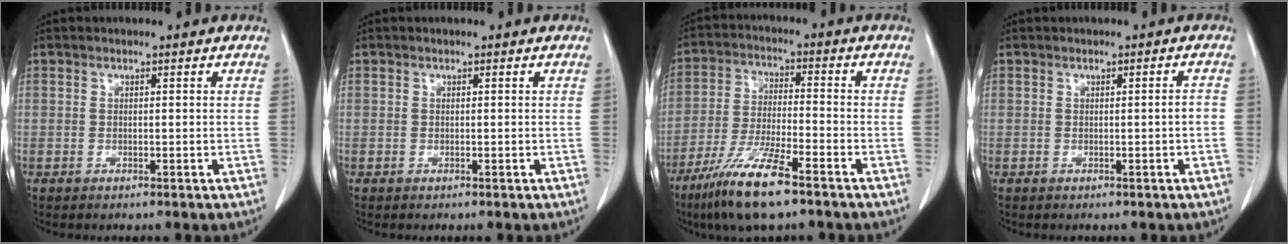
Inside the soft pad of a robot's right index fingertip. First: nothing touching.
{"total": 0.0}
{"total": 11.5, "force": [-7.7, 1.2, 8.4], "torque": [-0.171, -0.028, -0.143]}
{"total": 1.1, "force": [-0.4, 0.0, 1.0], "torque": [-0.012, 0.000, -0.003]}